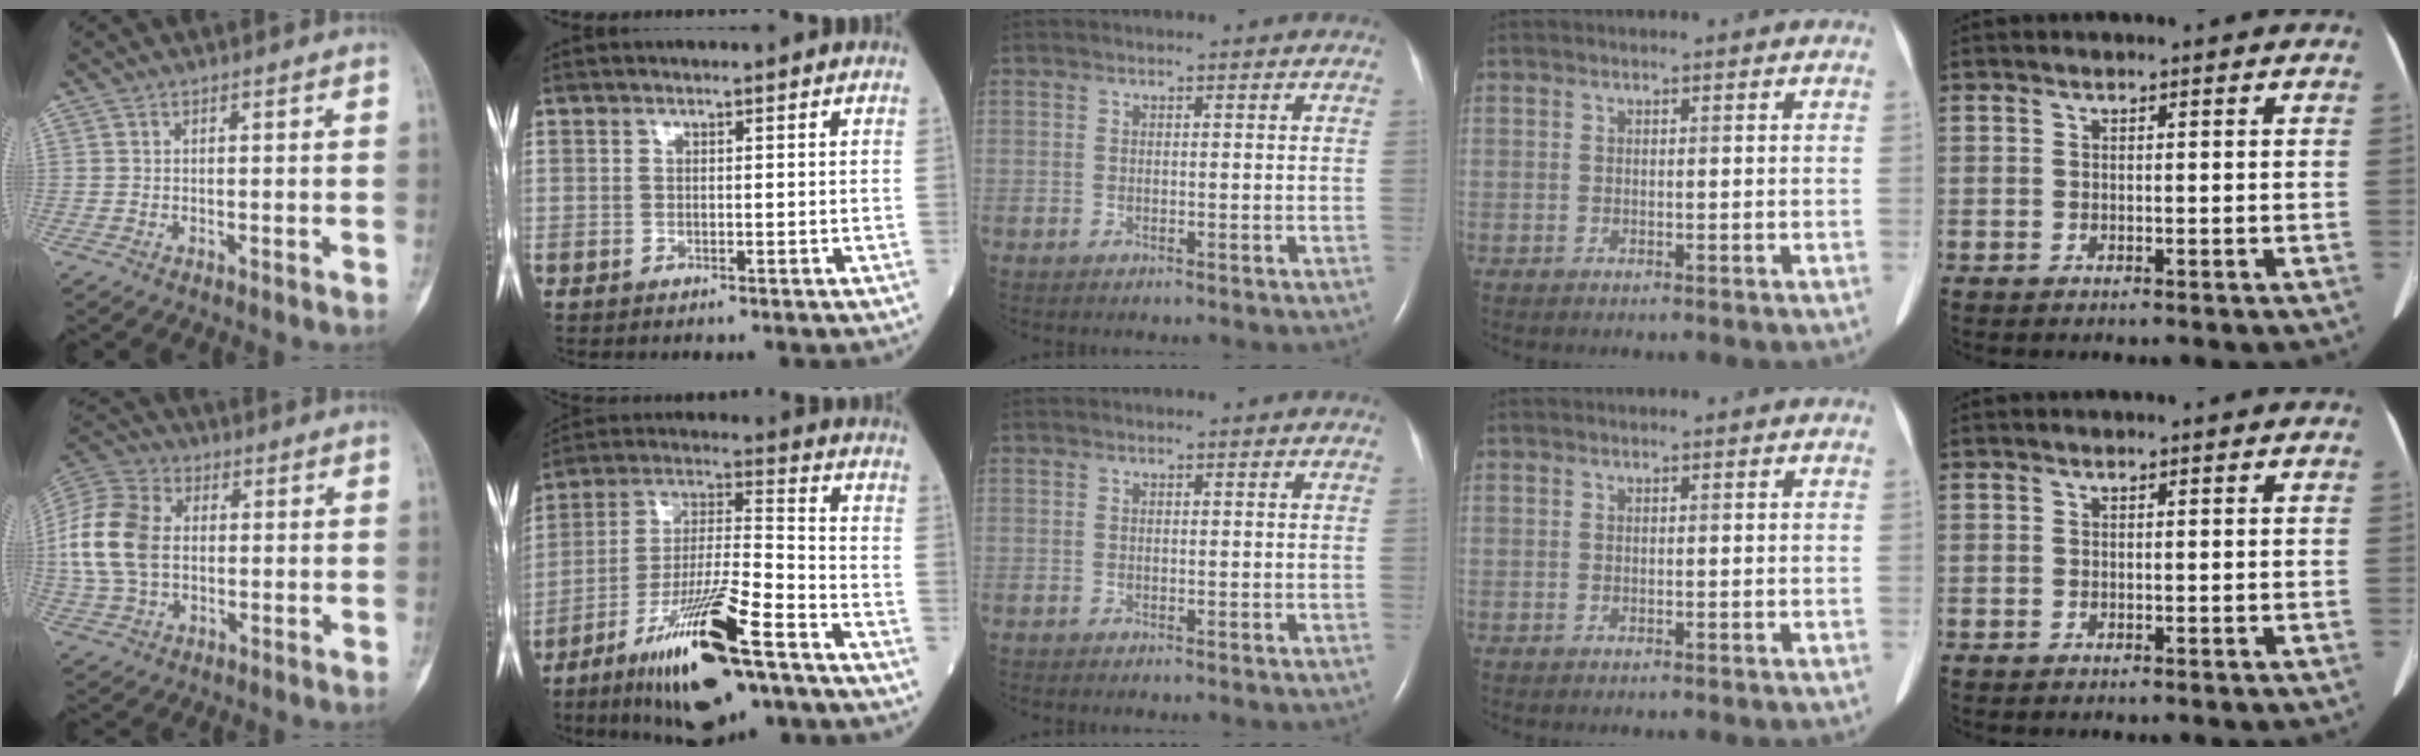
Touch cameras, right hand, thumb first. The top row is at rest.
{"thumb": {"total": 13.9, "force": [0.5, 9.7, 9.9], "torque": [-0.197, 0.020, 0.004]}, "index": {"total": 18.4, "force": [-10.7, 3.0, 14.7], "torque": [-0.274, -0.029, -0.186]}}